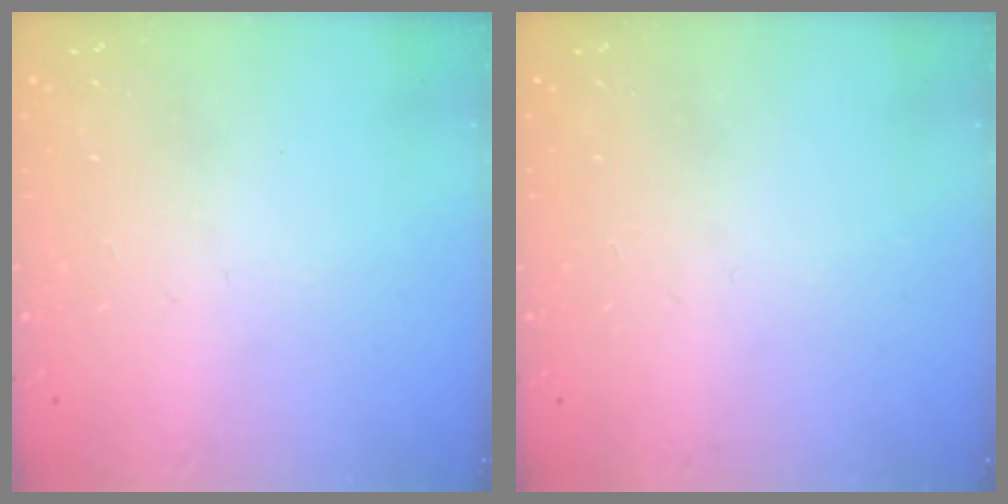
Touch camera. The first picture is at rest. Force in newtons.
{"total": 0.0}